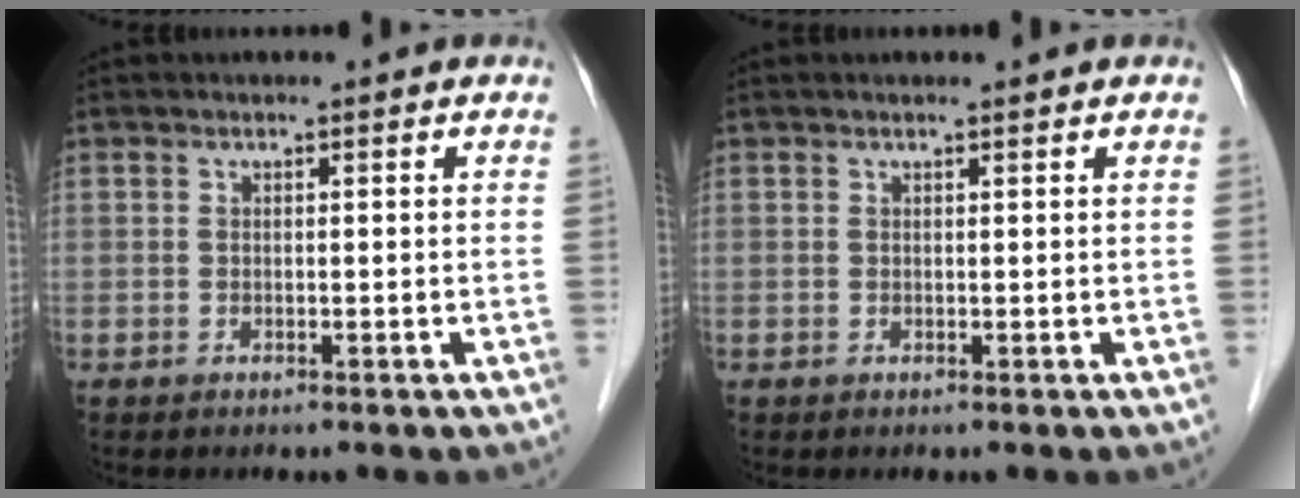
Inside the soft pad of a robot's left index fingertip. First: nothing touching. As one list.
[{"total": 1.0, "force": [0.9, 0.0, 0.5], "torque": [-0.009, 0.008, 0.018]}]